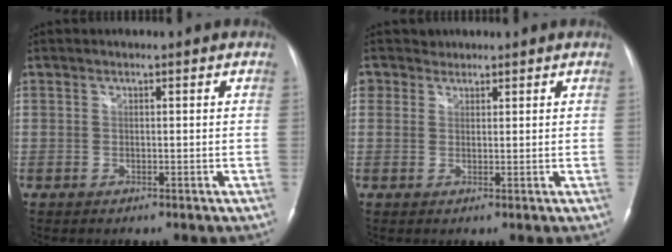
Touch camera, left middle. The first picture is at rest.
{"total": 1.9, "force": [1.4, 1.3, -0.4], "torque": [0.013, 0.007, 0.019]}